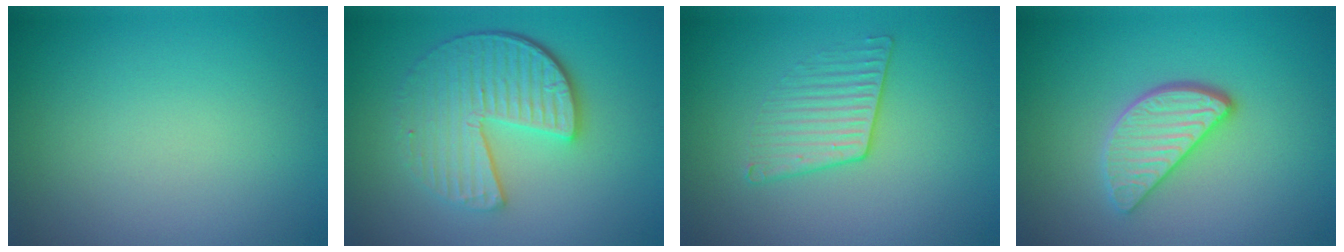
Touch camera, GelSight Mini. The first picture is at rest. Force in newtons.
{"total": 5.8, "press": 4.2, "slide": 4.0}
{"total": 2.0, "press": 1.5, "slide": 1.3}
{"total": 3.4, "press": 2.9, "slide": 1.9}